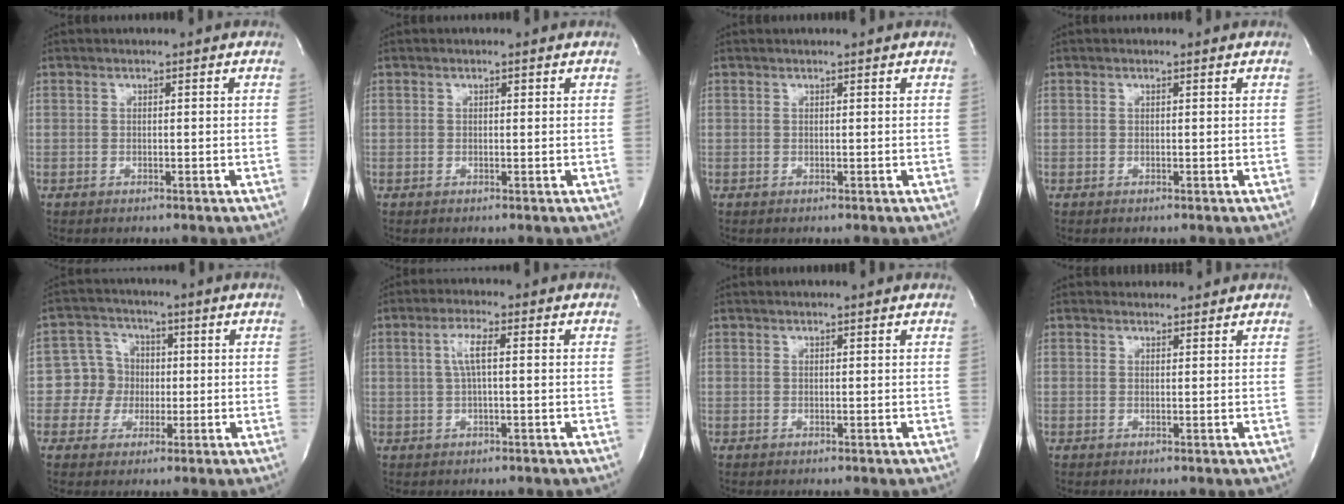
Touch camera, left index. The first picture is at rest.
{"total": 0.0}
{"total": 1.3, "force": [1.2, -0.1, 0.4], "torque": [-0.011, 0.007, 0.014]}
{"total": 0.0}
{"total": 5.8, "force": [-0.4, 5.7, 0.7], "torque": [-0.014, 0.018, -0.008]}
{"total": 3.9, "force": [0.5, 0.5, 3.8], "torque": [-0.076, 0.007, 0.009]}
{"total": 2.5, "force": [2.3, -0.1, 0.9], "torque": [-0.014, 0.014, 0.025]}
{"total": 2.5, "force": [2.4, 0.7, -0.1], "torque": [-0.008, 0.012, 0.031]}